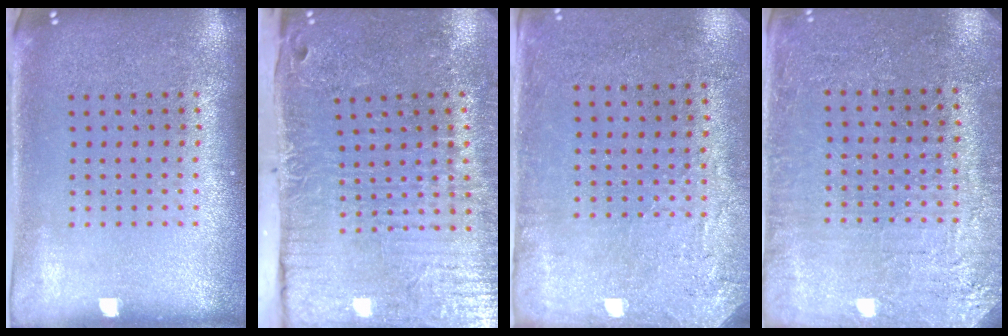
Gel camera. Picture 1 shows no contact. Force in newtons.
{"total": 5.2, "press": 4.2, "slide": 3.0}
{"total": 2.8, "press": 2.3, "slide": 1.6}
{"total": 3.0, "press": 3.0, "slide": 0.3}